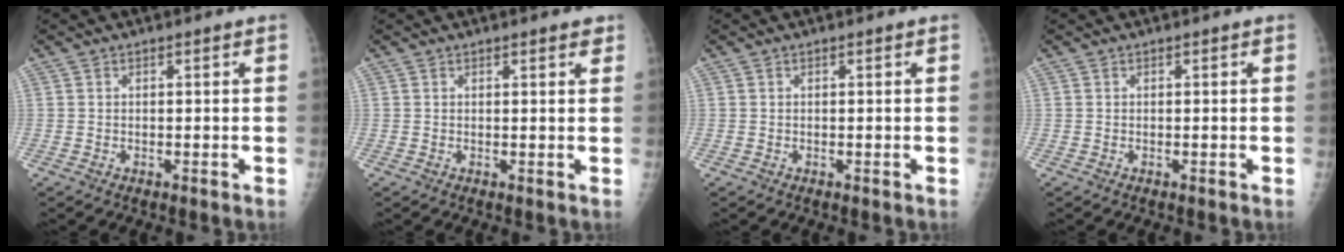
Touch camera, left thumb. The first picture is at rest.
{"total": 1.7, "force": [1.3, 0.5, 1.0], "torque": [-0.010, -0.004, 0.014]}
{"total": 0.0}
{"total": 0.0}